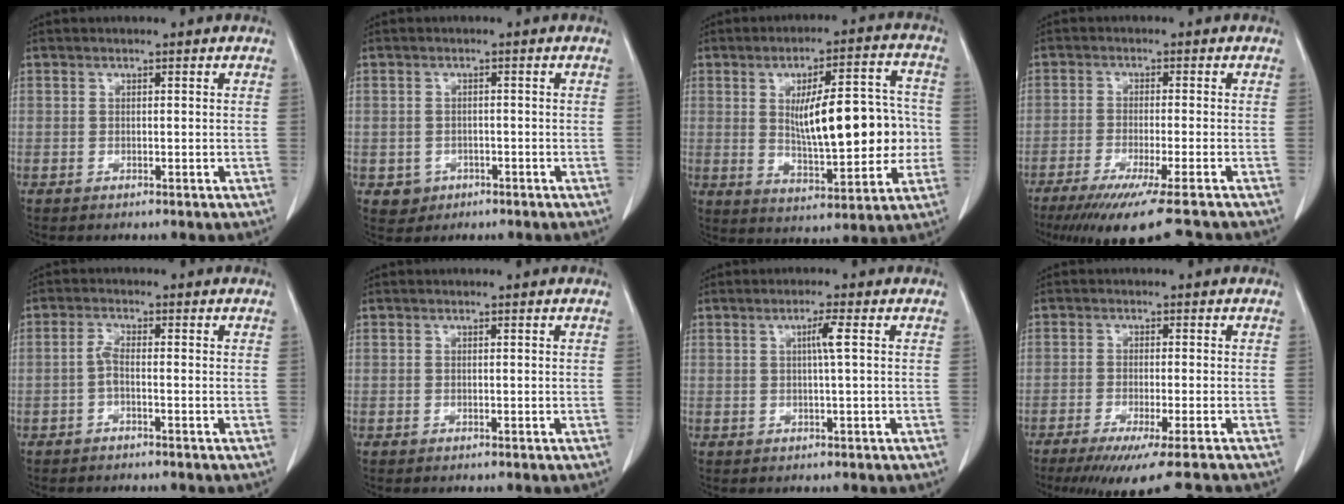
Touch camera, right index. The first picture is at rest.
{"total": 2.8, "force": [-1.1, 2.6, 0.4], "torque": [-0.001, 0.009, -0.010]}
{"total": 15.7, "force": [0.4, 4.7, 15.0], "torque": [-0.224, 0.018, 0.016]}
{"total": 12.8, "force": [-10.2, -0.4, 7.7], "torque": [-0.108, -0.039, -0.159]}
{"total": 1.9, "force": [-0.6, 0.4, 1.7], "torque": [-0.033, 0.004, -0.013]}
{"total": 0.0}
{"total": 2.4, "force": [0.4, -0.5, 2.3], "torque": [-0.042, 0.000, 0.007]}
{"total": 11.5, "force": [-9.6, -0.6, 6.2], "torque": [-0.070, -0.037, -0.143]}